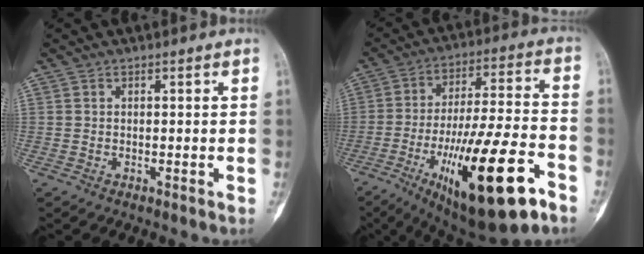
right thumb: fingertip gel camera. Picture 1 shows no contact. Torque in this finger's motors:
{"motor_torque": [2.21, 1.72, 2.12, -0.66, 0.70]}